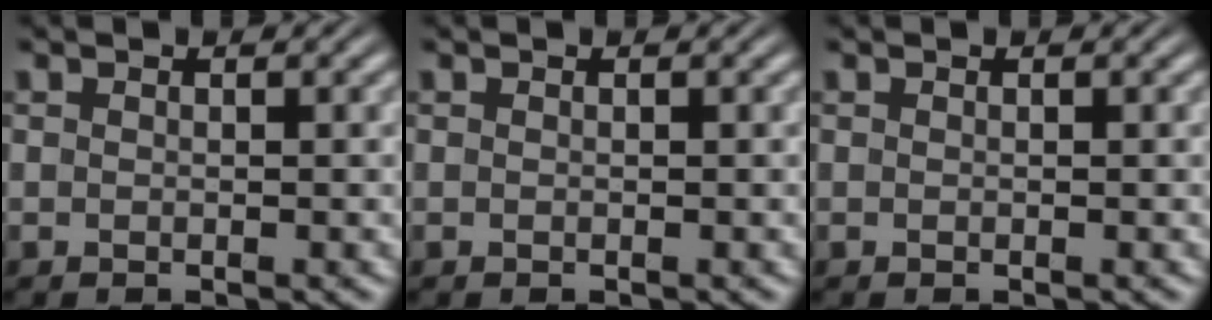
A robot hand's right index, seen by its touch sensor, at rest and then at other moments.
{"total": 0.0}
{"total": 0.0}